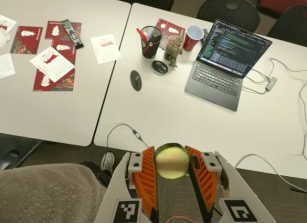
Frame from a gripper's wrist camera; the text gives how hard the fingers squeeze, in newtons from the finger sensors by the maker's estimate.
{"total": 11.7, "left": 11.4, "right": 11.9}